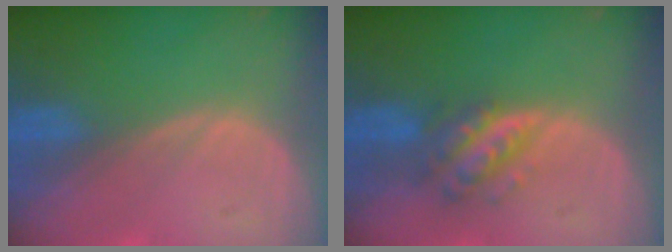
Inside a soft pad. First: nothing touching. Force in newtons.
{"total": 5.5, "press": 5.1, "slide": 2.0}